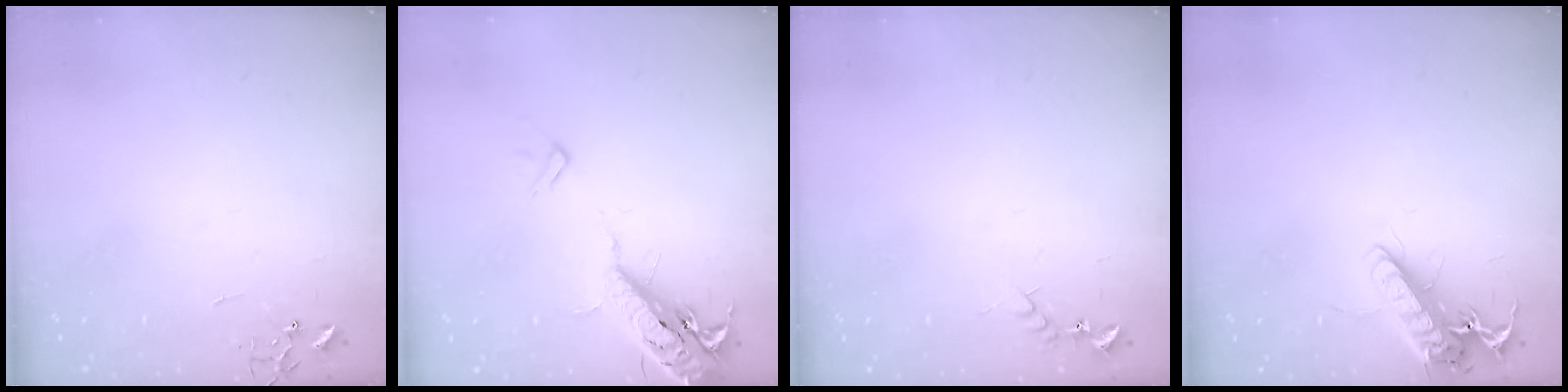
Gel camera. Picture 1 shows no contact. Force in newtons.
{"total": 18.4, "press": 18.0, "slide": 4.0}
{"total": 6.0, "press": 6.0, "slide": 0.6}
{"total": 13.8, "press": 13.7, "slide": 1.9}